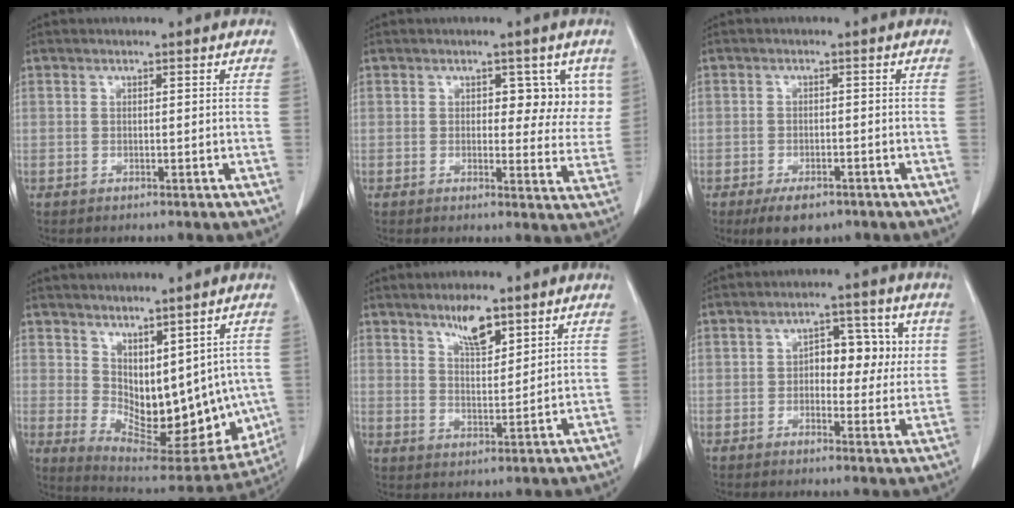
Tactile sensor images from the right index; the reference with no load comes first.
{"total": 5.8, "force": [2.7, 3.4, 3.9], "torque": [-0.020, 0.002, 0.030]}
{"total": 4.9, "force": [-3.3, 2.4, 2.6], "torque": [-0.041, -0.003, -0.047]}
{"total": 15.7, "force": [1.6, 8.5, 13.1], "torque": [-0.188, -0.015, 0.052]}
{"total": 5.7, "force": [4.0, 1.6, 3.7], "torque": [-0.066, -0.002, 0.072]}
{"total": 7.6, "force": [1.4, 4.2, 6.1], "torque": [-0.068, 0.021, 0.019]}